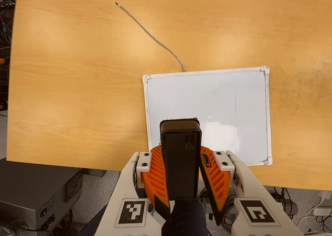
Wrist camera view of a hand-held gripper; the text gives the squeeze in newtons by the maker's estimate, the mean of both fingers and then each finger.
{"total": 9.9, "left": 10.1, "right": 9.6}